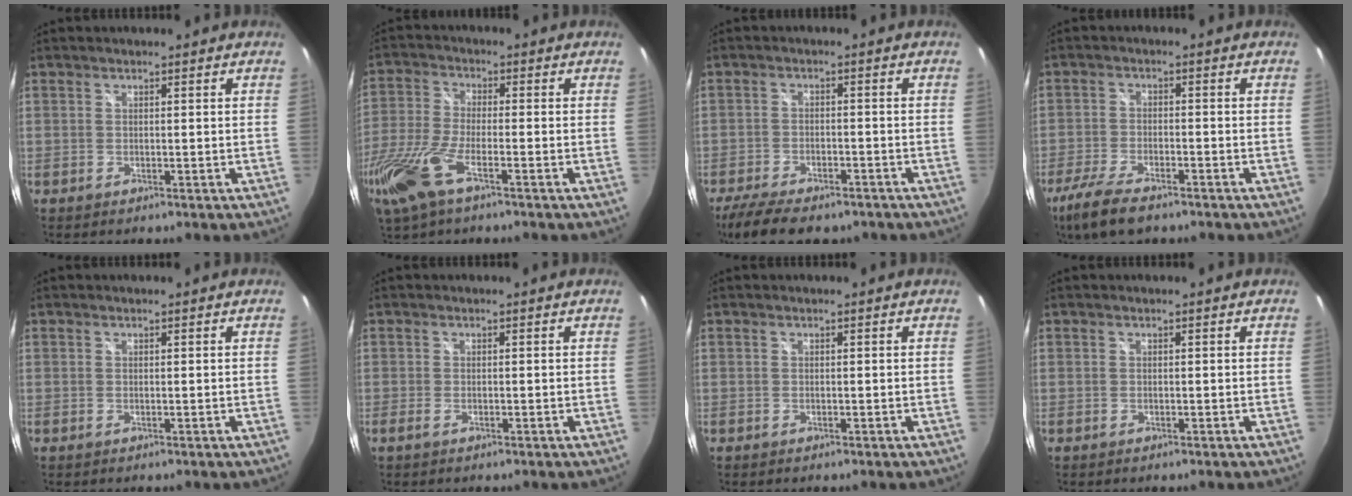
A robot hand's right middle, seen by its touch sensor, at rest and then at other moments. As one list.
[{"total": 12.8, "force": [-7.2, 3.7, 9.9], "torque": [-0.228, -0.031, -0.150]}, {"total": 12.5, "force": [-9.6, 4.5, 6.6], "torque": [-0.145, -0.027, -0.154]}, {"total": 9.5, "force": [-7.0, 2.7, 5.8], "torque": [-0.147, -0.028, -0.132]}, {"total": 0.0}, {"total": 1.0, "force": [-0.5, 0.1, 0.9], "torque": [-0.019, -0.003, -0.012]}, {"total": 0.0}, {"total": 0.0}]